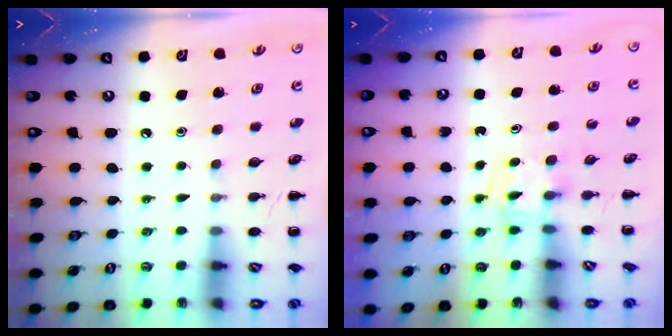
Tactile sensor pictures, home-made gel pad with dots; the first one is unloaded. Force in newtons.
{"total": 2.7, "press": 2.5, "slide": 1.0}